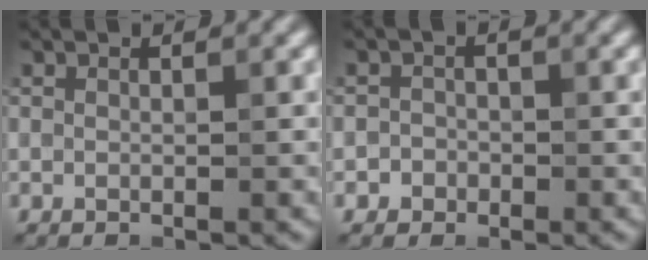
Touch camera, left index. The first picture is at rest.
{"total": 1.4, "force": [-0.6, 1.3, 0.0], "torque": [0.019, 0.003, -0.016]}